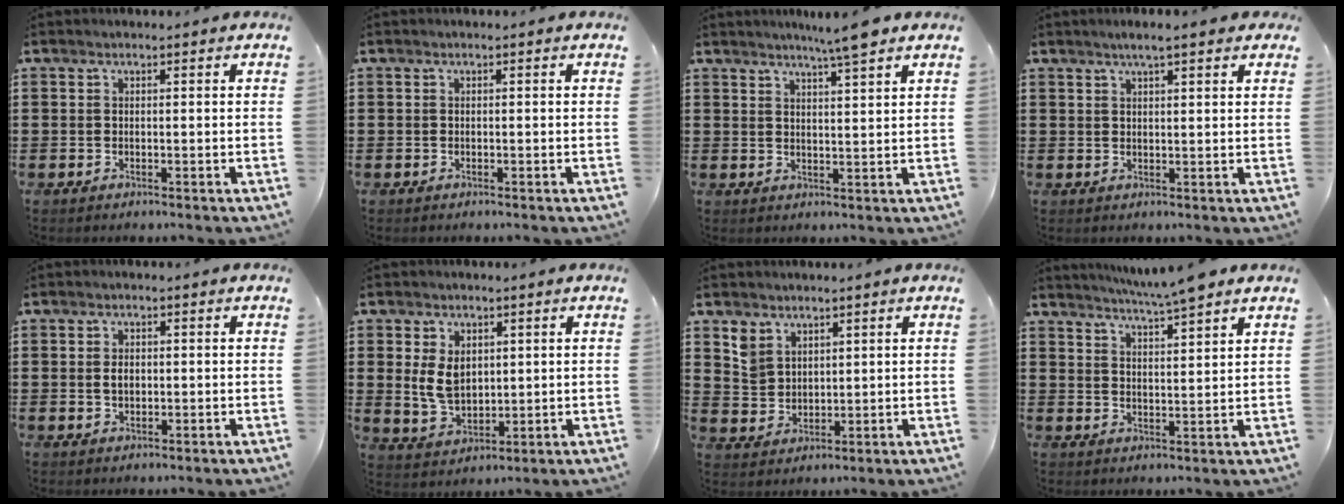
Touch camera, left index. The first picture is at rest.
{"total": 0.0}
{"total": 5.4, "force": [4.4, -0.6, 3.1], "torque": [-0.068, -0.002, 0.077]}
{"total": 3.1, "force": [2.2, 0.3, 2.2], "torque": [-0.047, 0.004, 0.040]}
{"total": 2.0, "force": [0.1, 1.2, 1.6], "torque": [-0.032, 0.006, 0.002]}
{"total": 6.0, "force": [1.3, 4.2, 4.1], "torque": [-0.102, 0.007, 0.021]}
{"total": 2.2, "force": [1.7, 1.4, 0.4], "torque": [-0.013, 0.003, 0.033]}
{"total": 5.6, "force": [5.0, -0.7, 2.4], "torque": [-0.059, -0.015, 0.087]}